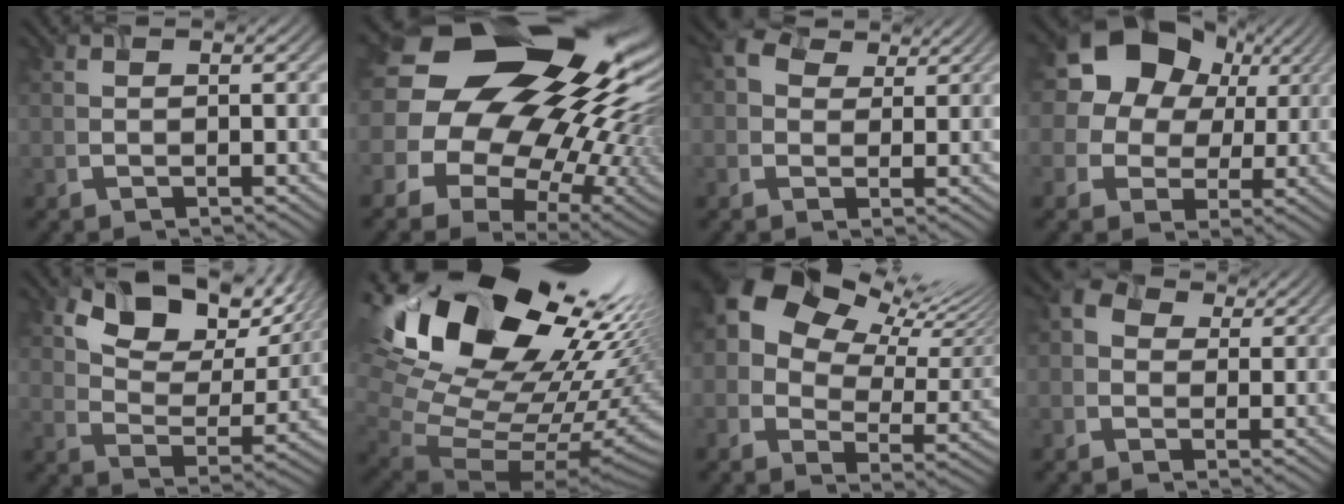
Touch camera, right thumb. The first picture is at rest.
{"total": 21.0, "force": [7.7, 14.2, 13.3], "torque": [-0.282, 0.041, 0.150]}
{"total": 2.7, "force": [1.3, 2.3, 0.8], "torque": [-0.019, 0.002, 0.025]}
{"total": 17.6, "force": [6.7, 14.7, 7.0], "torque": [-0.179, 0.036, 0.122]}
{"total": 11.9, "force": [7.3, 6.2, 7.0], "torque": [-0.120, -0.008, 0.130]}
{"total": 20.8, "force": [7.7, 14.0, 13.4], "torque": [-0.258, 0.003, 0.172]}
{"total": 15.1, "force": [8.0, 8.9, 9.2], "torque": [-0.177, 0.022, 0.141]}
{"total": 2.3, "force": [0.4, 2.2, 0.5], "torque": [-0.010, 0.001, 0.004]}